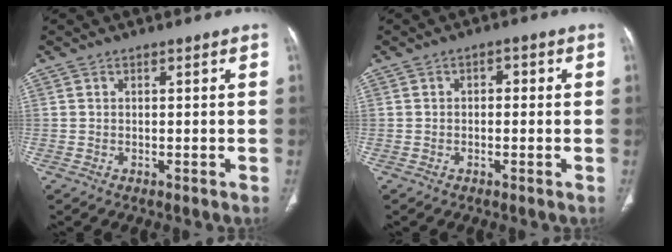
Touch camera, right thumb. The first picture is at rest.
{"total": 1.8, "force": [0.0, 1.2, 1.4], "torque": [-0.011, 0.008, -0.005]}